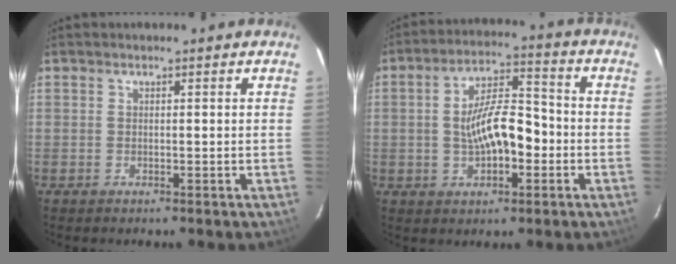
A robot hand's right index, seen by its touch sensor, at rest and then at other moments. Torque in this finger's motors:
{"motor_torque": [0.25, 0.03, 0.34, 0.10]}